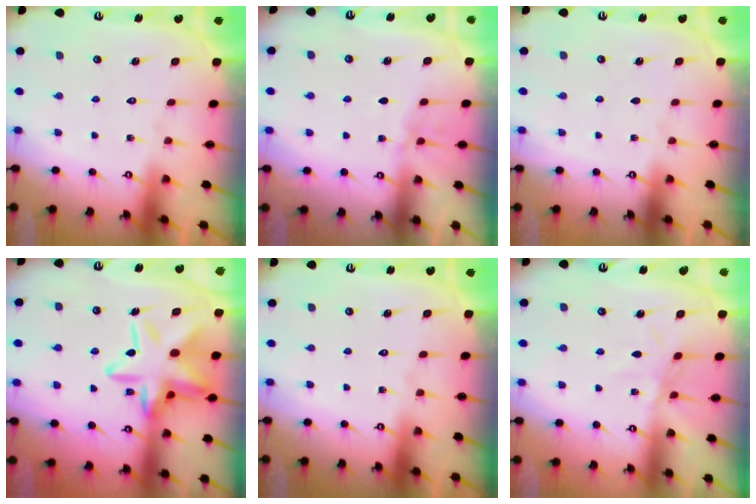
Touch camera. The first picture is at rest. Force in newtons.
{"total": 3.5, "press": 3.5, "slide": 0.5}
{"total": 0.0}
{"total": 18.6, "press": 18.5, "slide": 1.4}
{"total": 0.0}
{"total": 3.2, "press": 3.2, "slide": 0.4}